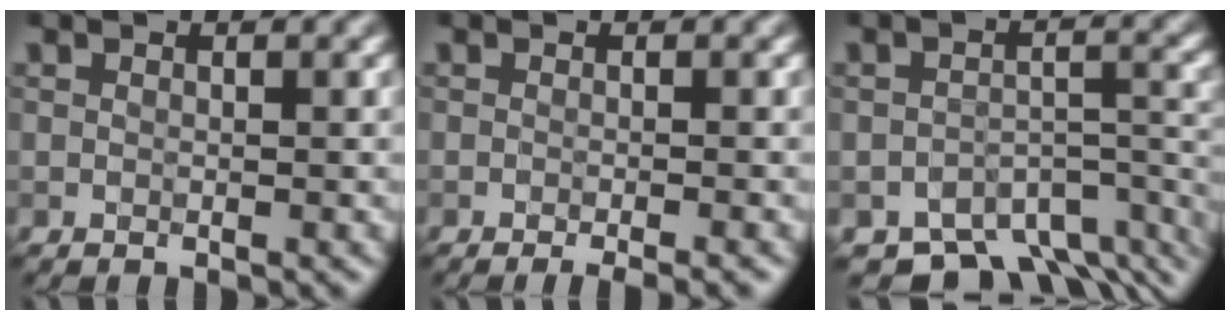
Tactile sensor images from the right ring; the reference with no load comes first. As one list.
[{"total": 2.5, "force": [-1.5, 0.4, 1.9], "torque": [-0.023, -0.002, -0.022]}, {"total": 7.9, "force": [-6.3, 3.4, 3.4], "torque": [-0.038, -0.021, -0.095]}]